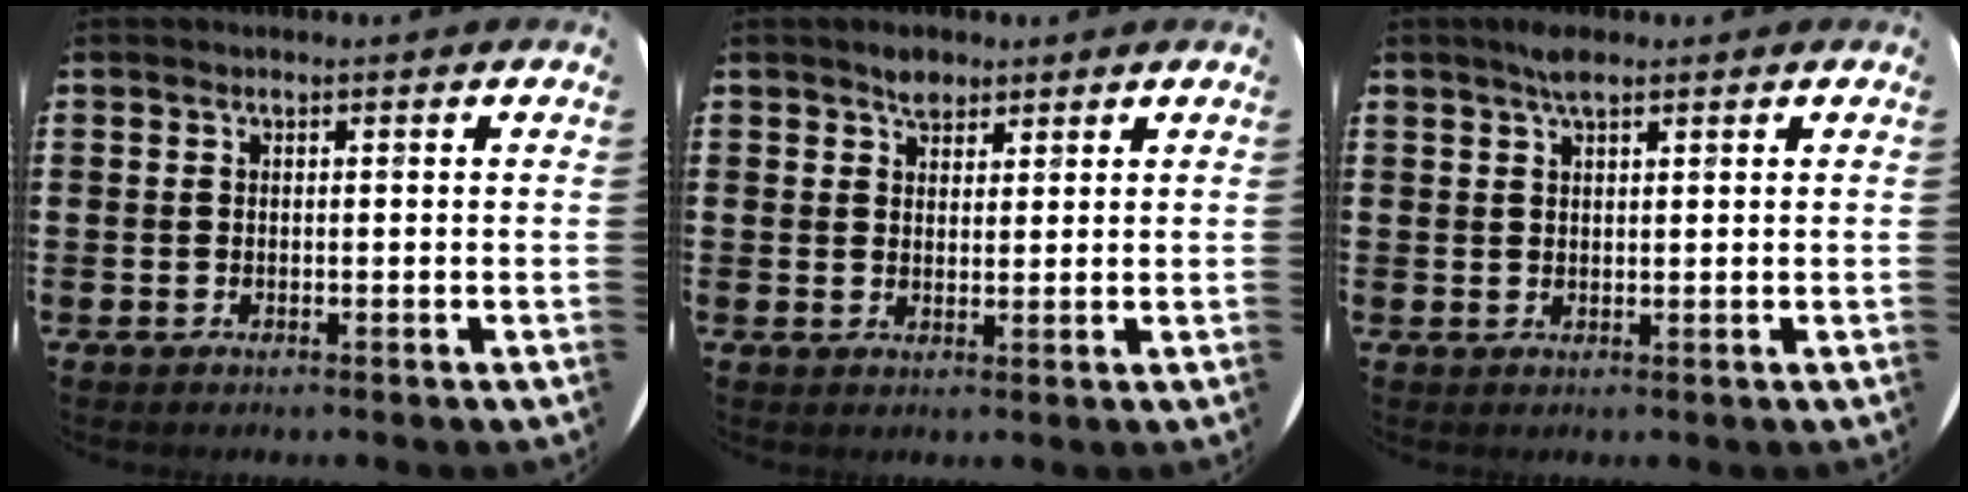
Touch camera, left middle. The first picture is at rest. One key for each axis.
{"total": 2.5, "fx": 2.1, "fy": 1.3, "fz": 0.5, "tx": -0.004, "ty": -0.001, "tz": 0.038}
{"total": 2.5, "fx": 1.9, "fy": 0.7, "fz": 1.5, "tx": -0.025, "ty": 0.002, "tz": 0.032}